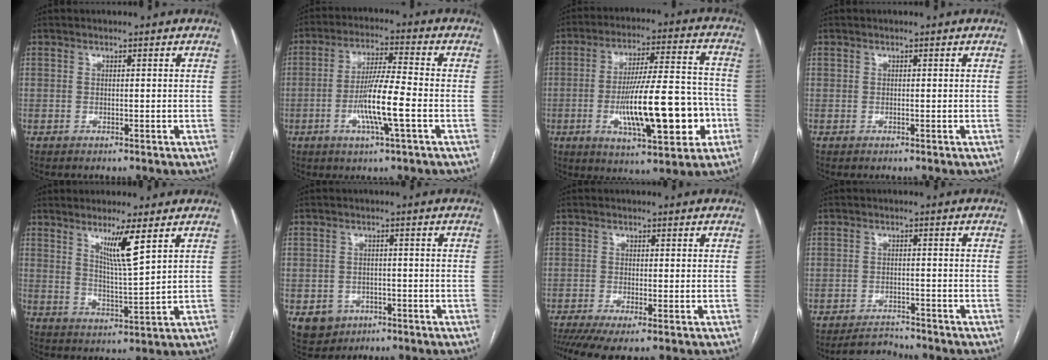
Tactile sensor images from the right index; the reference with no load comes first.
{"total": 9.3, "force": [-2.6, 0.1, 9.0], "torque": [-0.171, -0.005, -0.053]}
{"total": 17.8, "force": [-4.6, 3.7, 16.8], "torque": [-0.281, 0.006, -0.066]}
{"total": 0.0}
{"total": 6.6, "force": [3.7, -0.5, 5.4], "torque": [-0.097, -0.018, 0.068]}
{"total": 5.0, "force": [-2.1, 4.4, 1.1], "torque": [-0.012, 0.006, -0.023]}
{"total": 5.1, "force": [-3.2, 0.9, 3.8], "torque": [-0.065, -0.011, -0.058]}
{"total": 3.3, "force": [-3.2, 0.5, -0.4], "torque": [0.003, -0.008, -0.052]}